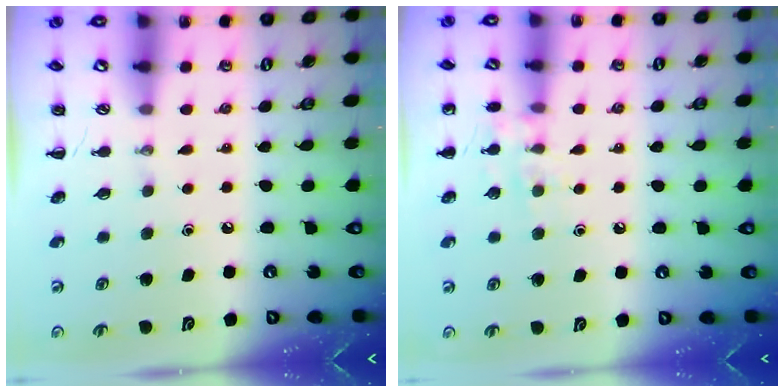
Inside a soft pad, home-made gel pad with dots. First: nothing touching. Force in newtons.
{"total": 7.6, "press": 7.4, "slide": 1.7}